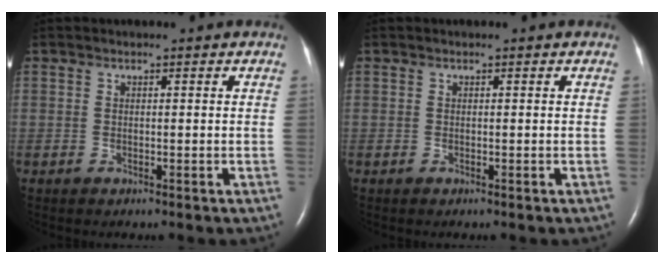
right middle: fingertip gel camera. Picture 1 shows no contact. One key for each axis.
{"total": 0.0}